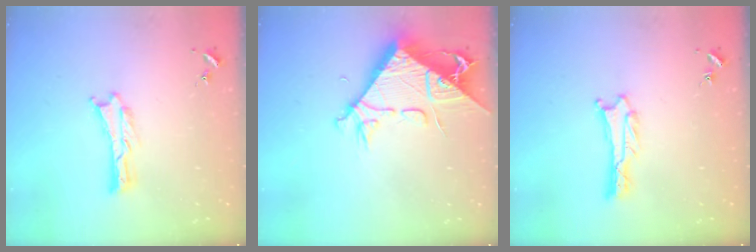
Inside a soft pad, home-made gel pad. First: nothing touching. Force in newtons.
{"total": 9.7, "press": 9.7, "slide": 1.3}
{"total": 1.3, "press": 1.3, "slide": 0.0}